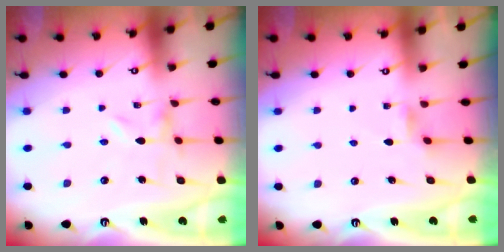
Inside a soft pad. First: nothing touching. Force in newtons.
{"total": 1.8, "press": 1.8, "slide": 0.3}